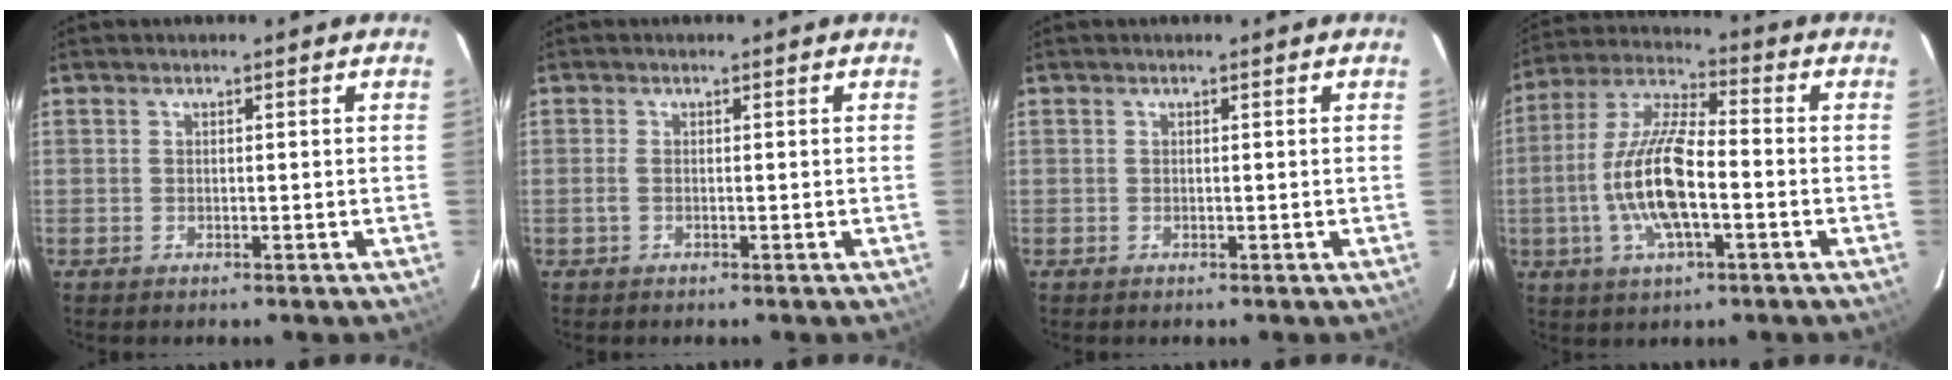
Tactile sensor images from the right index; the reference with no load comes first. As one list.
[{"total": 1.0, "force": [-0.2, 0.2, 1.0], "torque": [-0.021, -0.001, -0.005]}, {"total": 0.0}, {"total": 14.2, "force": [-3.3, 4.5, 13.1], "torque": [-0.271, 0.001, -0.067]}]